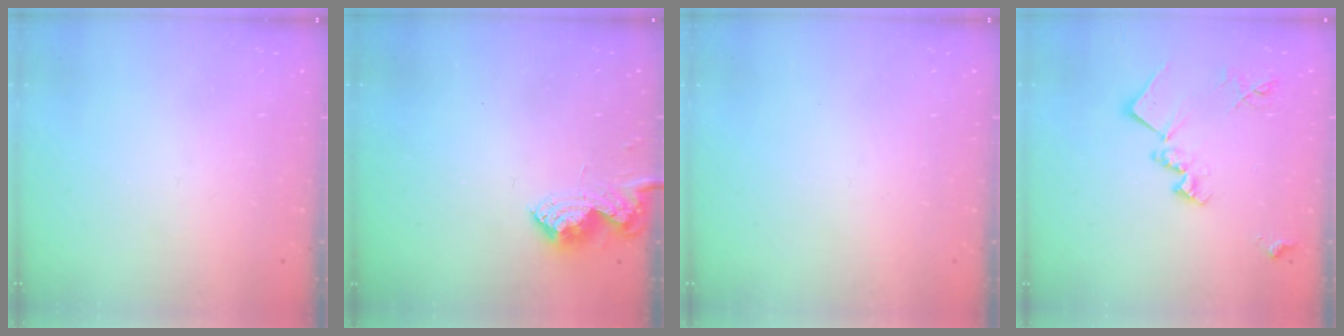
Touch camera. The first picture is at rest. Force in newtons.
{"total": 8.3, "press": 8.3, "slide": 0.2}
{"total": 0.0}
{"total": 16.1, "press": 16.1, "slide": 1.0}